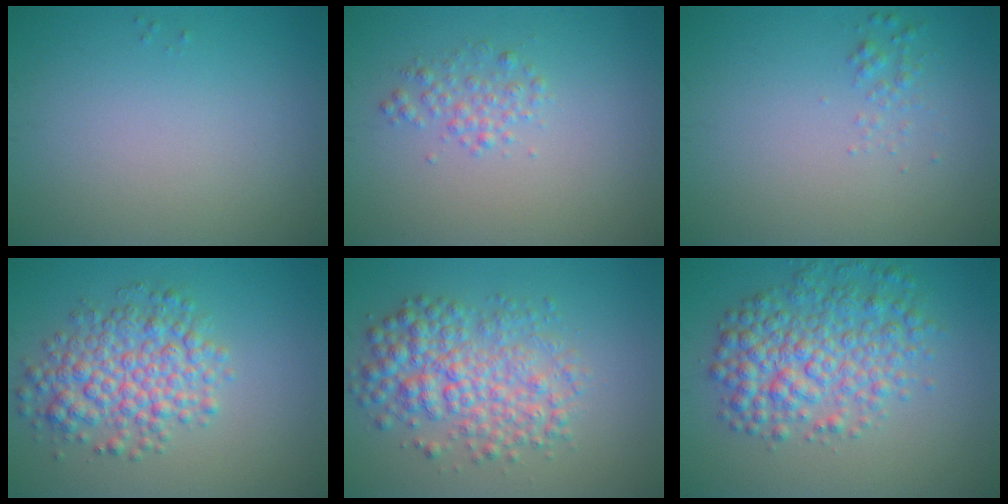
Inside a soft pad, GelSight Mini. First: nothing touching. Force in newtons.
{"total": 1.7, "press": 1.7, "slide": 0.0}
{"total": 1.0, "press": 1.0, "slide": 0.0}
{"total": 5.5, "press": 5.5, "slide": 0.1}
{"total": 5.8, "press": 5.8, "slide": 0.0}
{"total": 6.3, "press": 6.3, "slide": 0.1}